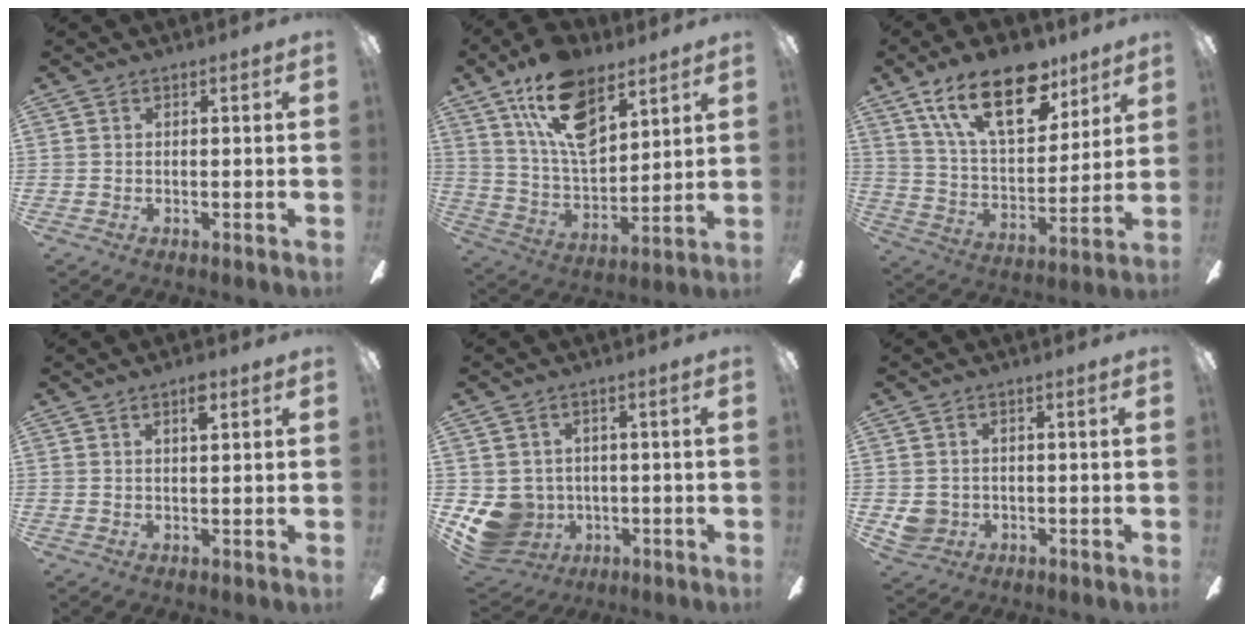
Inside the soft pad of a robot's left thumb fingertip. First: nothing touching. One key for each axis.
{"total": 17.9, "fx": 10.7, "fy": 9.3, "fz": 10.9, "tx": -0.201, "ty": -0.038, "tz": 0.197}
{"total": 23.1, "fx": 13.9, "fy": 11.2, "fz": 14.6, "tx": -0.247, "ty": -0.063, "tz": 0.242}
{"total": 3.2, "fx": 2.0, "fy": 1.0, "fz": 2.3, "tx": -0.034, "ty": -0.001, "tz": 0.031}
{"total": 8.6, "fx": -1.9, "fy": 8.0, "fz": 2.5, "tx": -0.101, "ty": 0.009, "tz": -0.030}
{"total": 3.9, "fx": -0.2, "fy": 3.7, "fz": 1.1, "tx": -0.023, "ty": 0.005, "tz": -0.003}